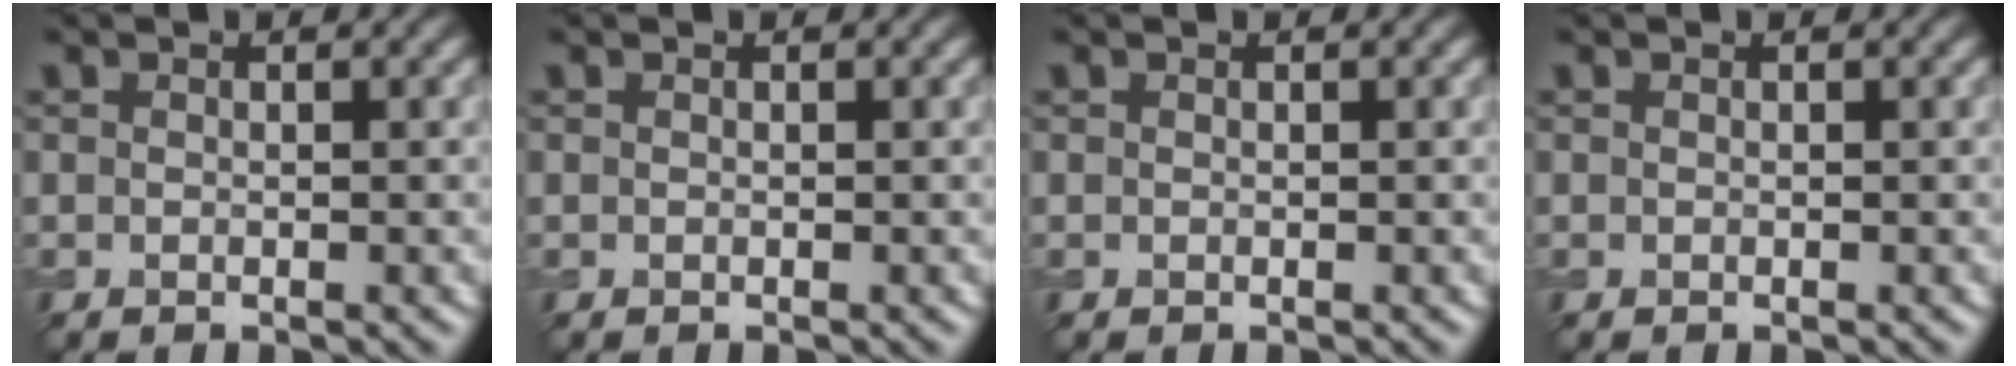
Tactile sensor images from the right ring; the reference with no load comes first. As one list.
[{"total": 0.0}, {"total": 0.0}, {"total": 0.0}]